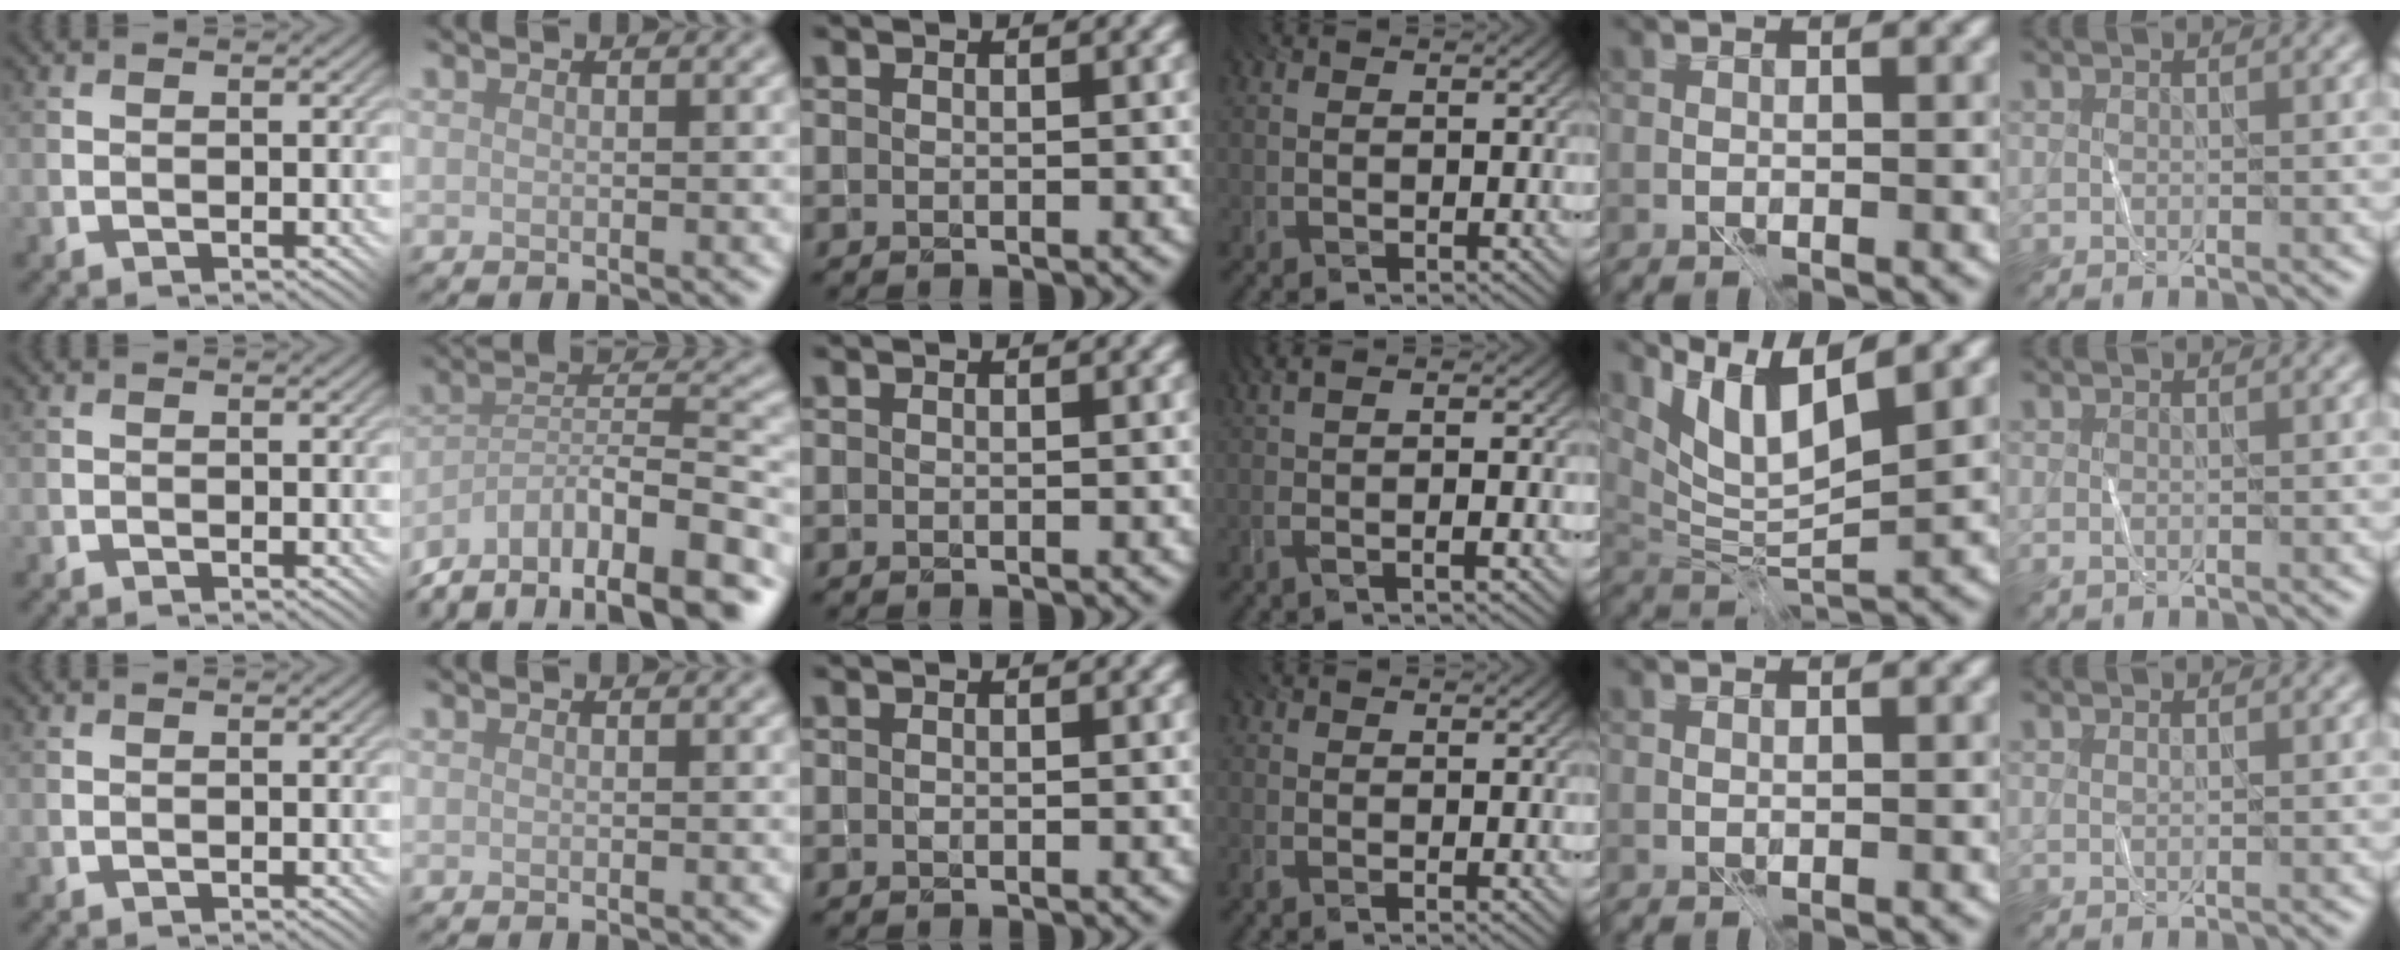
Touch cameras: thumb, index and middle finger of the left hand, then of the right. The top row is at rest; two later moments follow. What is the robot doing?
{"motion": "fold", "object": "shorts"}